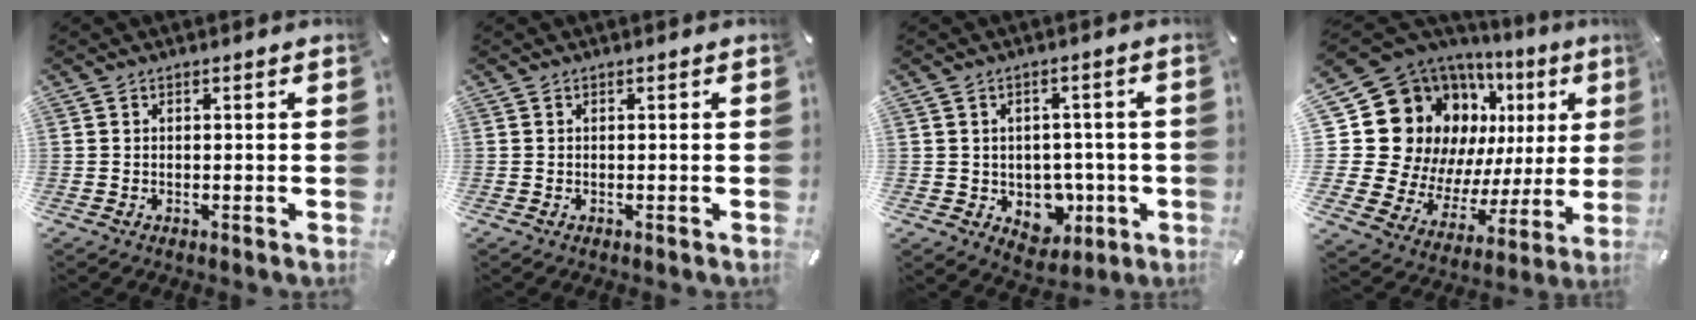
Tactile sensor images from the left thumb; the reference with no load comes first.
{"total": 0.0}
{"total": 7.7, "force": [-0.9, 7.0, 3.1], "torque": [-0.024, -0.001, -0.006]}
{"total": 23.8, "force": [9.4, 17.7, 12.9], "torque": [-0.229, -0.090, 0.210]}